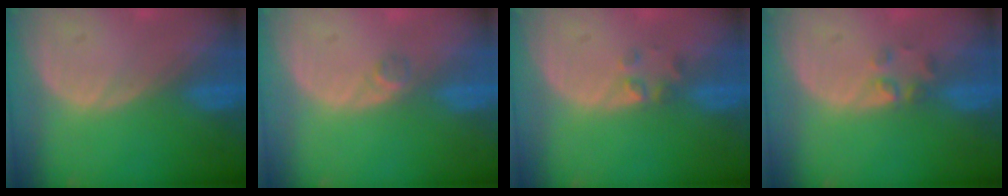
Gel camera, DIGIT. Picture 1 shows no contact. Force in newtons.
{"total": 1.3, "press": 1.1, "slide": 0.7}
{"total": 1.9, "press": 1.7, "slide": 0.8}
{"total": 2.0, "press": 1.9, "slide": 0.8}